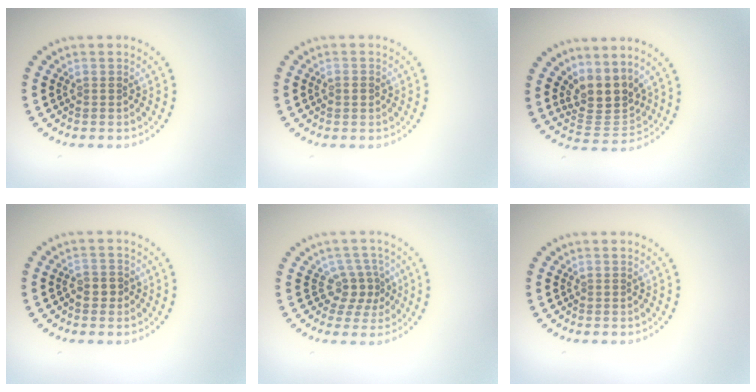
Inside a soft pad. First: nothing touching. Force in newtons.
{"total": 1.1, "press": 1.1, "slide": 0.1}
{"total": 3.9, "press": 3.0, "slide": 2.6}
{"total": 1.0, "press": 0.9, "slide": 0.4}
{"total": 2.6, "press": 1.8, "slide": 1.9}
{"total": 0.0}